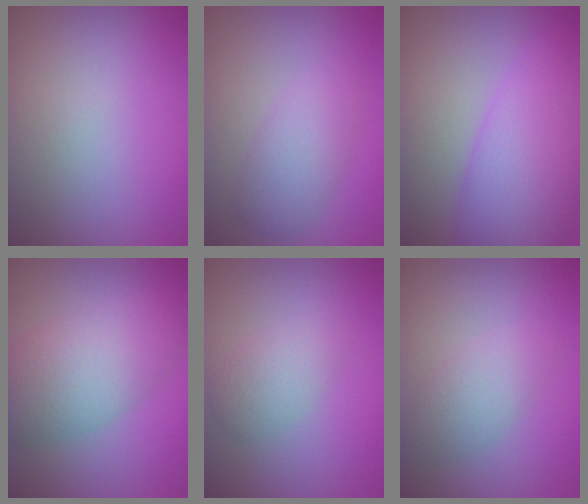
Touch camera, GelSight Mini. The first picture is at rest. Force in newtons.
{"total": 3.4, "press": 3.4, "slide": 0.1}
{"total": 8.2, "press": 8.2, "slide": 0.3}
{"total": 6.4, "press": 6.4, "slide": 0.2}
{"total": 2.4, "press": 2.4, "slide": 0.1}
{"total": 2.7, "press": 2.7, "slide": 0.1}